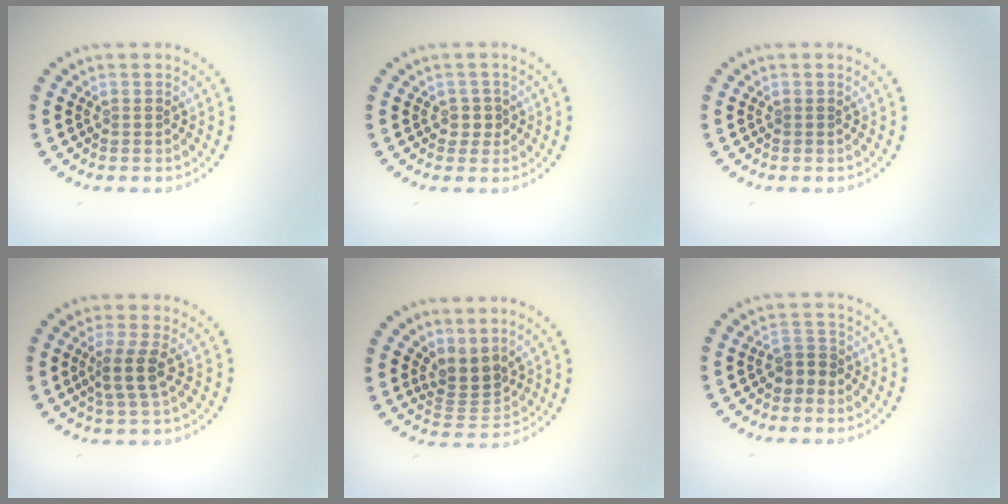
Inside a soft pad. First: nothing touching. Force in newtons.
{"total": 1.4, "press": 1.1, "slide": 0.8}
{"total": 0.0}
{"total": 2.5, "press": 2.0, "slide": 1.5}
{"total": 2.9, "press": 2.1, "slide": 2.0}
{"total": 2.0, "press": 1.8, "slide": 0.8}